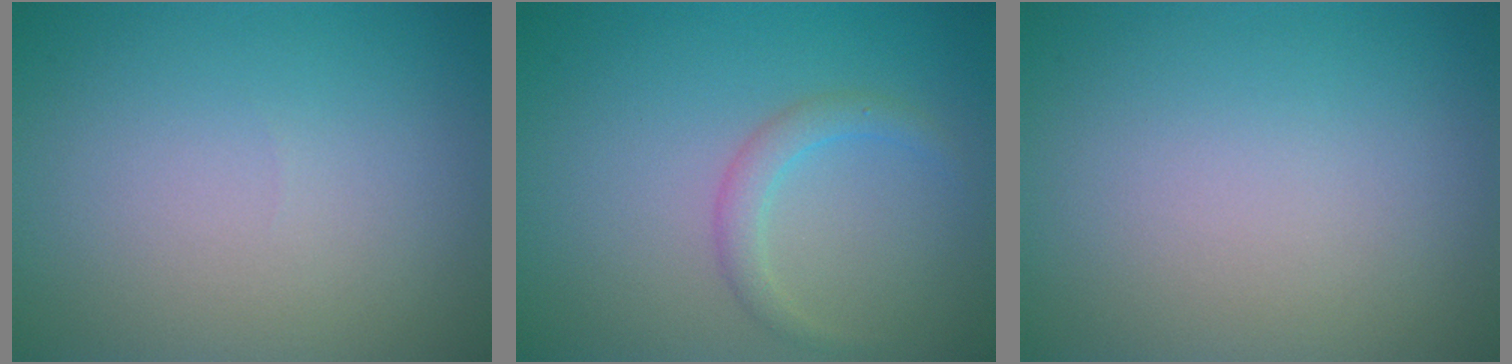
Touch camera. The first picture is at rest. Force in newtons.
{"total": 1.7, "press": 1.7, "slide": 0.0}
{"total": 0.0}